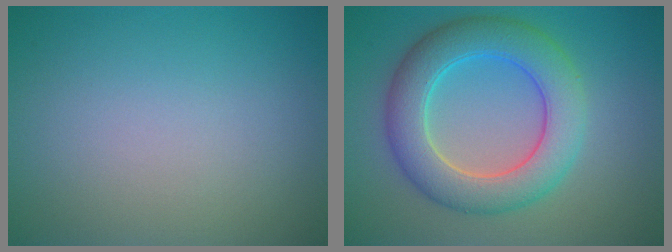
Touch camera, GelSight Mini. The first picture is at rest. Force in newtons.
{"total": 7.1, "press": 7.1, "slide": 0.2}